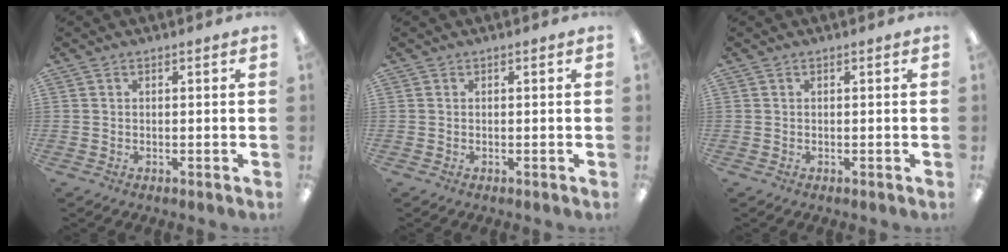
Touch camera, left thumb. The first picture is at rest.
{"total": 0.0}
{"total": 0.0}